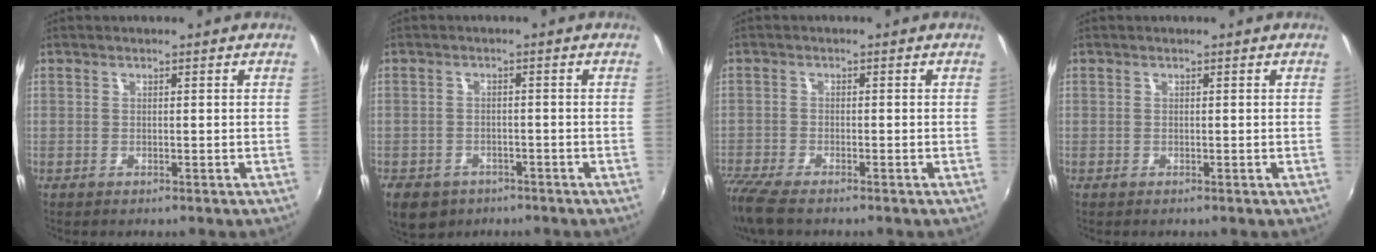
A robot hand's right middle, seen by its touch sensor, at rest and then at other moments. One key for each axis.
{"total": 7.5, "fx": -4.5, "fy": 5.2, "fz": 3.0, "tx": -0.075, "ty": -0.013, "tz": -0.066}
{"total": 7.1, "fx": -5.8, "fy": 1.6, "fz": 3.8, "tx": -0.104, "ty": -0.033, "tz": -0.112}
{"total": 0.0}